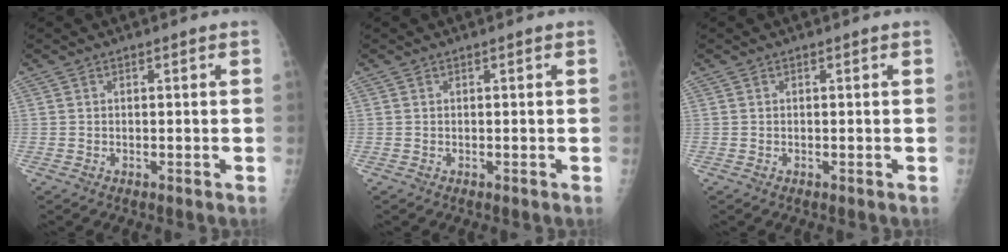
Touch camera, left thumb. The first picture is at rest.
{"total": 0.0}
{"total": 0.0}